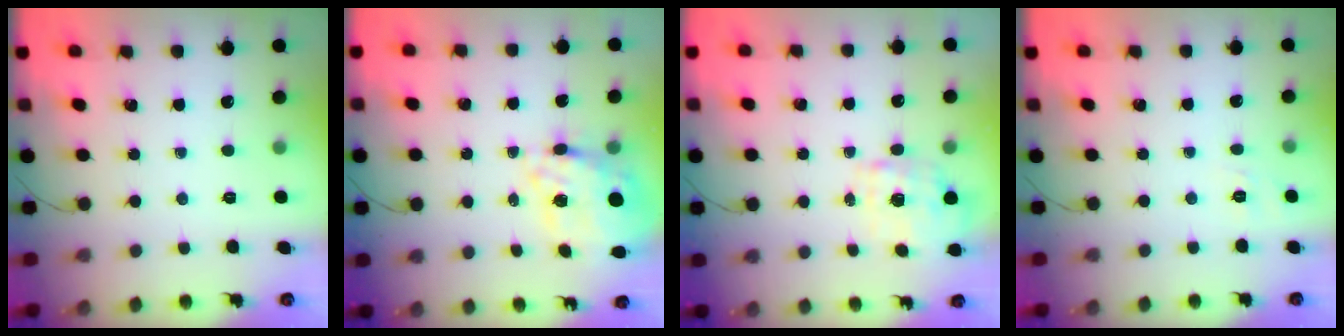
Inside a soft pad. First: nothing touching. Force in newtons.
{"total": 13.3, "press": 12.6, "slide": 4.0}
{"total": 1.9, "press": 1.8, "slide": 0.6}
{"total": 2.6, "press": 2.0, "slide": 1.7}